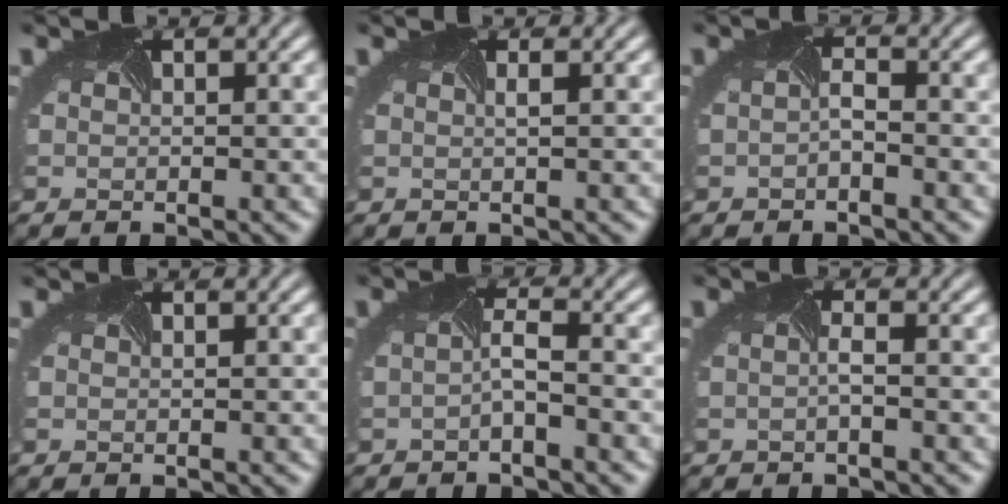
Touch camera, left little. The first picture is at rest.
{"total": 0.8, "force": [0.2, 0.2, 0.7], "torque": [-0.005, -0.002, -0.007]}
{"total": 1.0, "force": [-0.8, 0.0, 0.6], "torque": [-0.019, -0.004, -0.017]}
{"total": 0.6, "force": [0.5, 0.1, 0.1], "torque": [-0.003, -0.005, 0.003]}
{"total": 1.4, "force": [-0.8, -0.1, 1.2], "torque": [-0.027, -0.003, -0.017]}
{"total": 0.8, "force": [-0.5, -0.2, 0.6], "torque": [-0.015, -0.003, -0.012]}